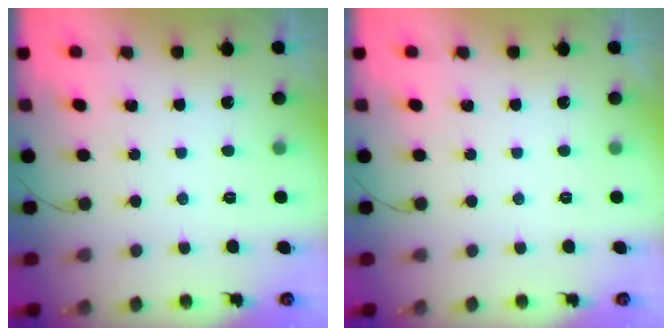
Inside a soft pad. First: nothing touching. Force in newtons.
{"total": 0.0}